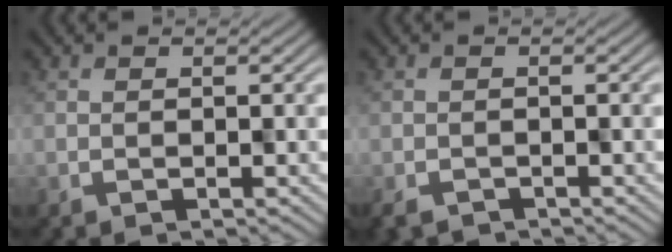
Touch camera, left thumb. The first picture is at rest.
{"total": 2.5, "force": [-2.1, 1.1, 0.7], "torque": [-0.013, -0.009, -0.036]}